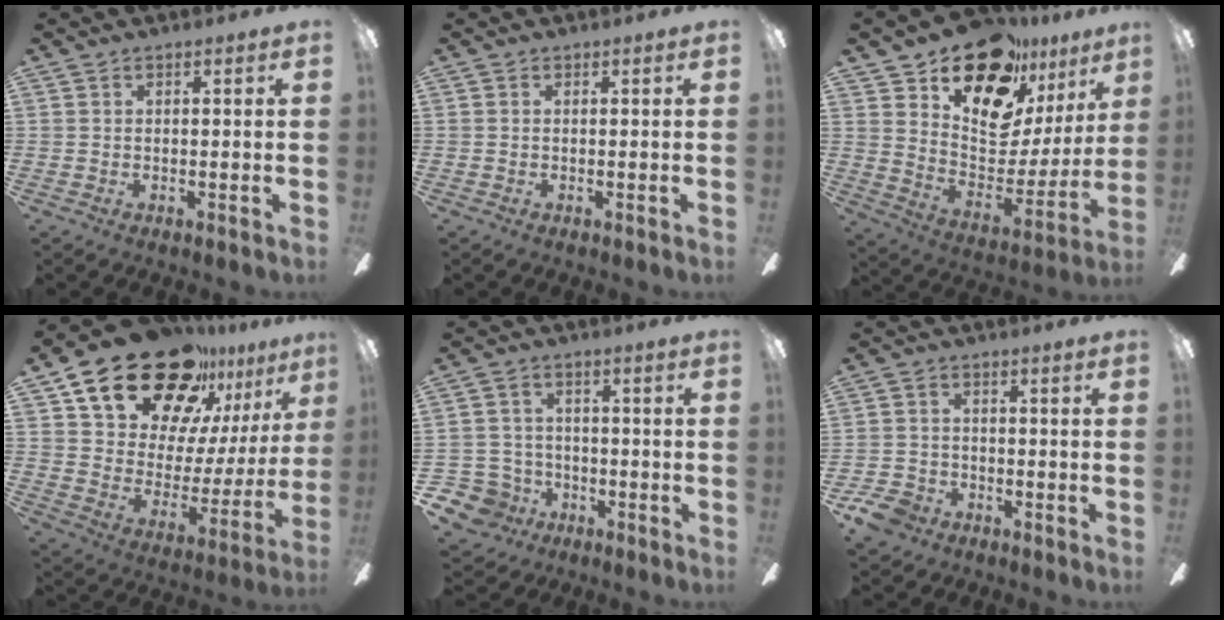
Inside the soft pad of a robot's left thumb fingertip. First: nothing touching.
{"total": 0.0}
{"total": 19.6, "force": [15.2, 9.5, 8.0], "torque": [-0.143, -0.112, 0.270]}
{"total": 25.6, "force": [18.8, 13.0, 11.5], "torque": [-0.201, -0.116, 0.350]}
{"total": 7.4, "force": [-3.1, 6.5, 1.5], "torque": [-0.062, 0.022, -0.056]}
{"total": 6.0, "force": [-4.0, 4.1, 1.8], "torque": [-0.047, 0.026, -0.079]}